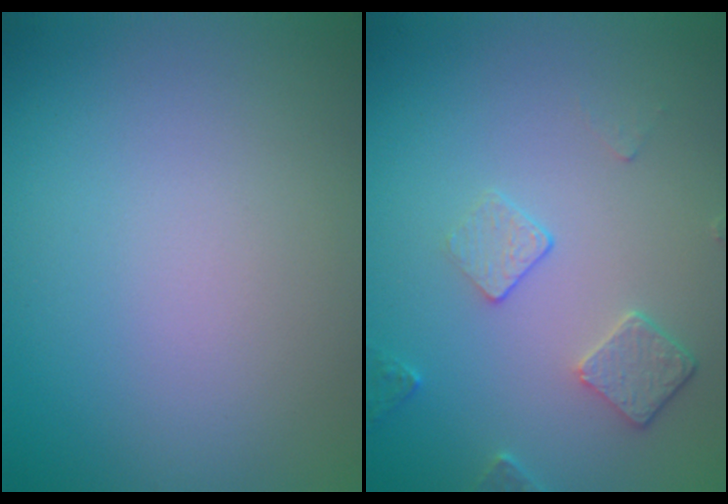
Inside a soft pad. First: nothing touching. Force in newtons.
{"total": 2.3, "press": 1.6, "slide": 1.6}